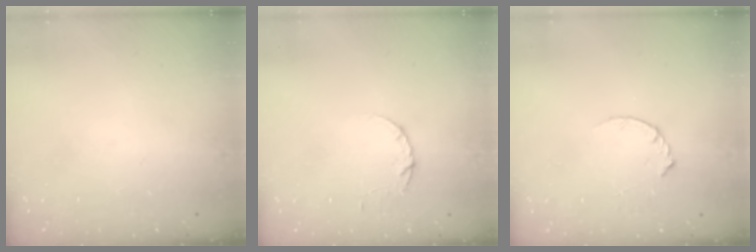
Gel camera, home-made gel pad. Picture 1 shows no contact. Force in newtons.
{"total": 3.4, "press": 3.4, "slide": 0.4}
{"total": 2.8, "press": 2.8, "slide": 0.4}